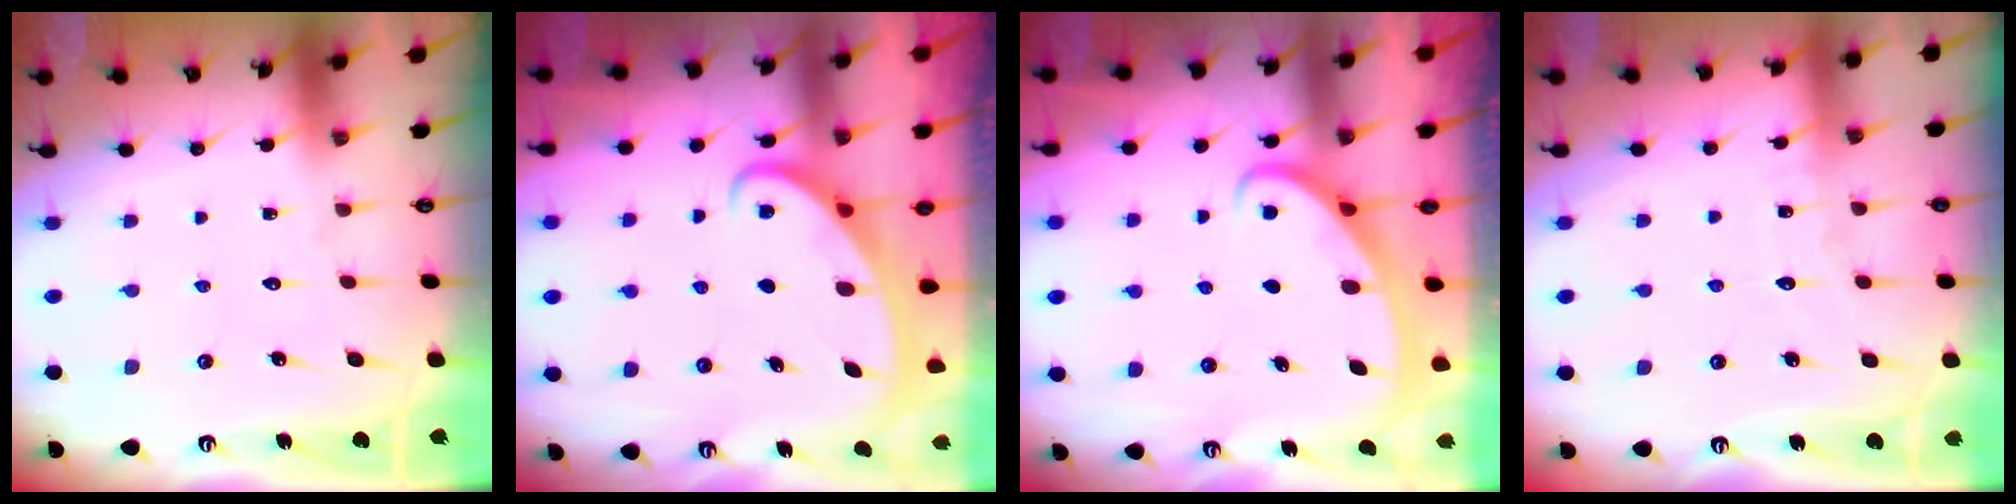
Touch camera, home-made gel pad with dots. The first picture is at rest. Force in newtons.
{"total": 2.6, "press": 2.6, "slide": 0.4}
{"total": 2.5, "press": 2.5, "slide": 0.4}
{"total": 4.1, "press": 4.1, "slide": 0.4}